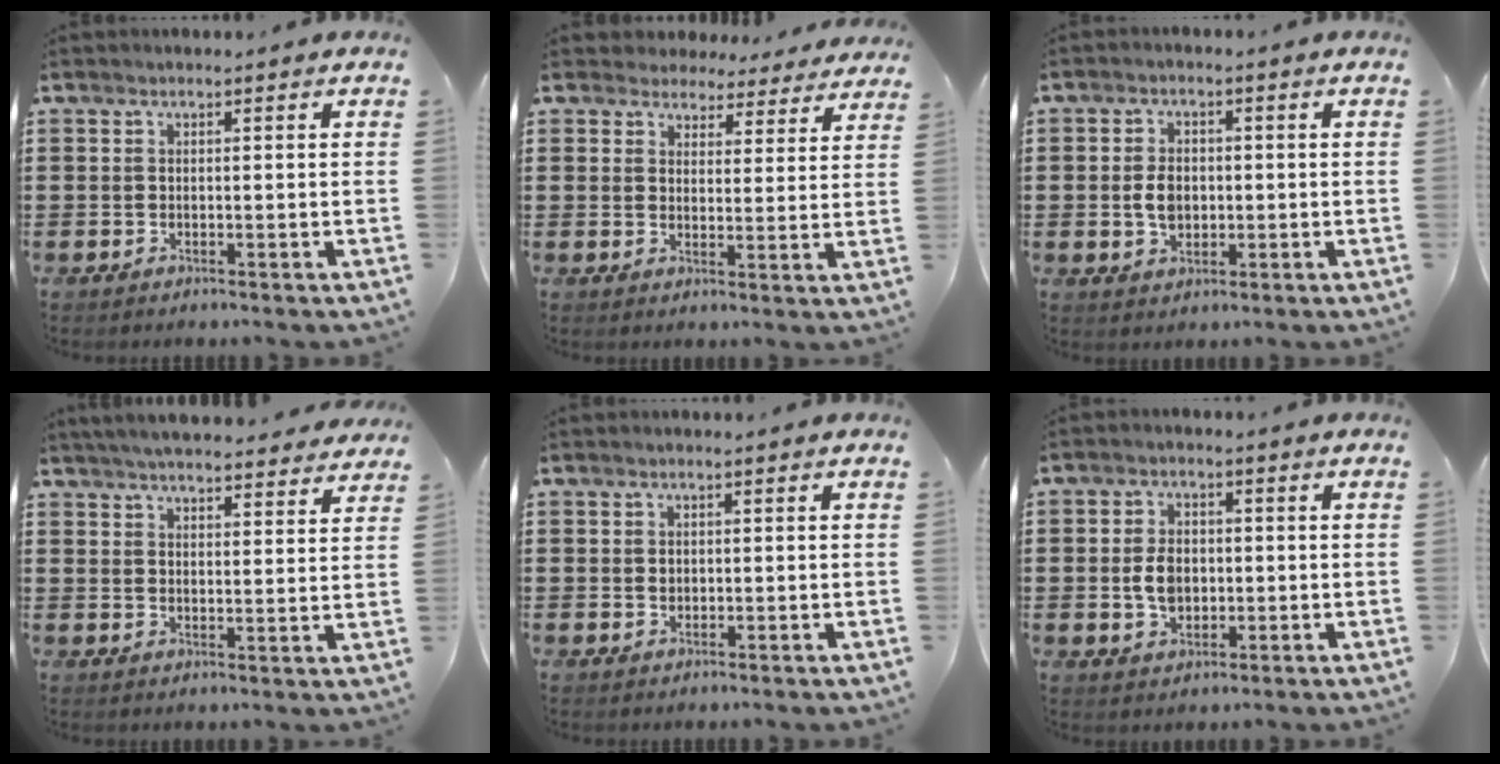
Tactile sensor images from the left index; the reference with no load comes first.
{"total": 4.1, "force": [3.9, 1.2, 0.1], "torque": [-0.015, -0.016, 0.070]}
{"total": 4.0, "force": [-0.2, 2.7, 2.9], "torque": [-0.059, 0.001, -0.010]}
{"total": 4.8, "force": [4.7, 0.1, 0.9], "torque": [-0.034, -0.020, 0.084]}
{"total": 0.8, "force": [0.2, 0.7, 0.4], "torque": [-0.010, 0.005, 0.002]}
{"total": 4.7, "force": [-0.3, 3.2, 3.5], "torque": [-0.077, 0.007, -0.009]}